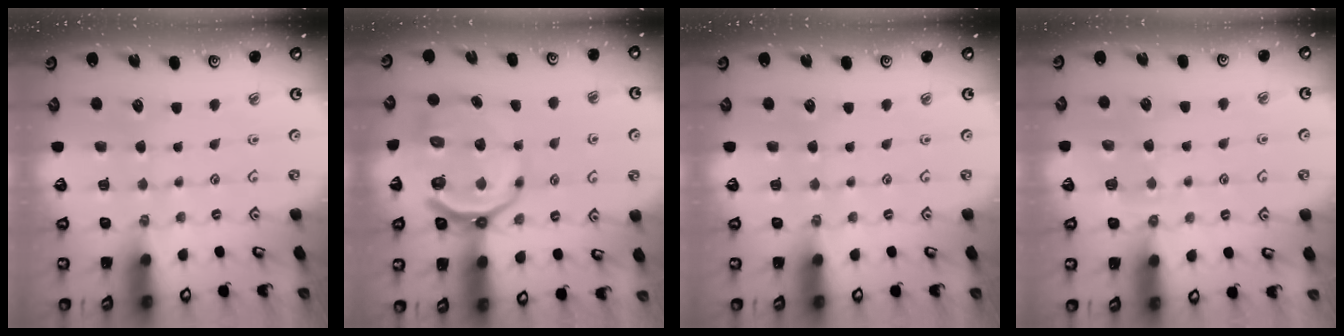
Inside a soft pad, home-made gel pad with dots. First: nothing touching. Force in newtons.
{"total": 13.0, "press": 12.4, "slide": 3.7}
{"total": 0.0}
{"total": 3.3, "press": 3.0, "slide": 1.5}